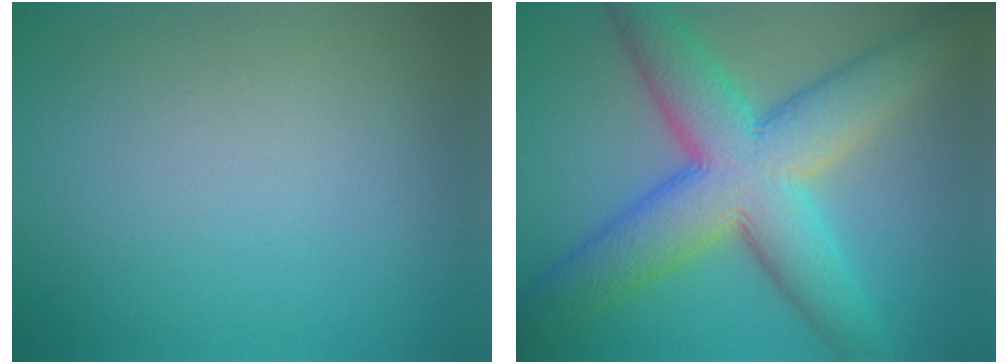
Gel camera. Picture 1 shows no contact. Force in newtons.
{"total": 11.1, "press": 11.1, "slide": 0.3}